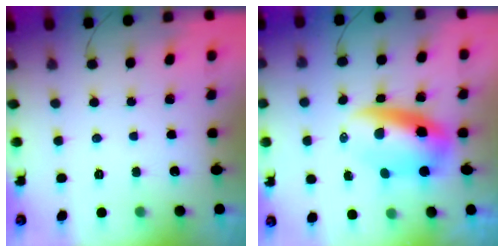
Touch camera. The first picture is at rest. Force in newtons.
{"total": 8.9, "press": 8.7, "slide": 2.2}